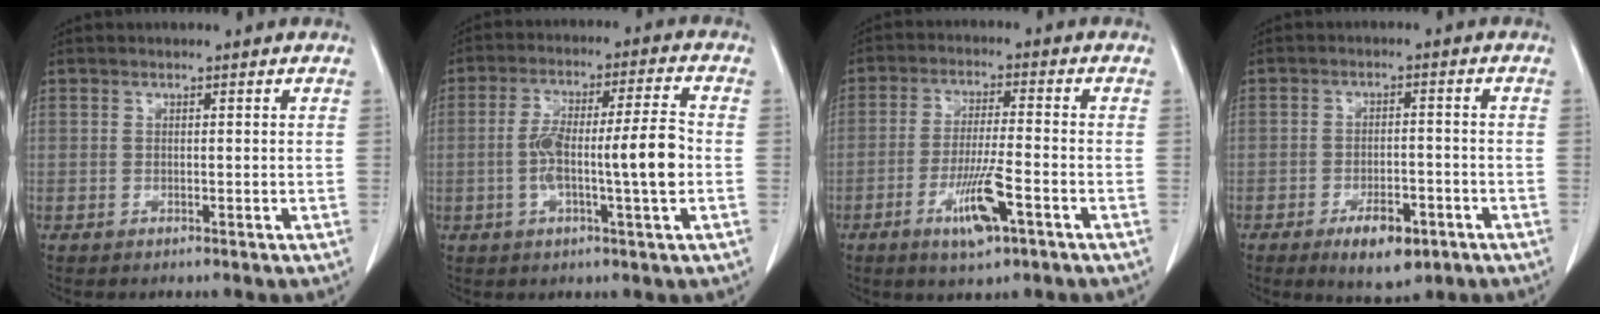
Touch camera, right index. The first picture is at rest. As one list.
[{"total": 10.7, "force": [-1.6, 0.7, 10.6], "torque": [-0.184, 0.016, -0.031]}, {"total": 8.1, "force": [-3.8, 0.9, 7.0], "torque": [-0.134, -0.010, -0.065]}, {"total": 6.8, "force": [-3.8, 2.6, 5.0], "torque": [-0.079, -0.004, -0.050]}]